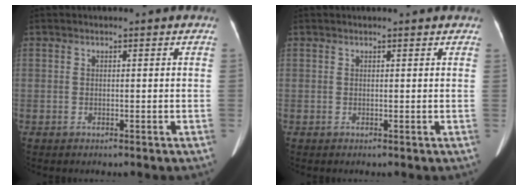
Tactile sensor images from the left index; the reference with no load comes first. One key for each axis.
{"total": 2.2, "fx": 2.1, "fy": 0.4, "fz": 0.7, "tx": -0.015, "ty": 0.018, "tz": 0.019}